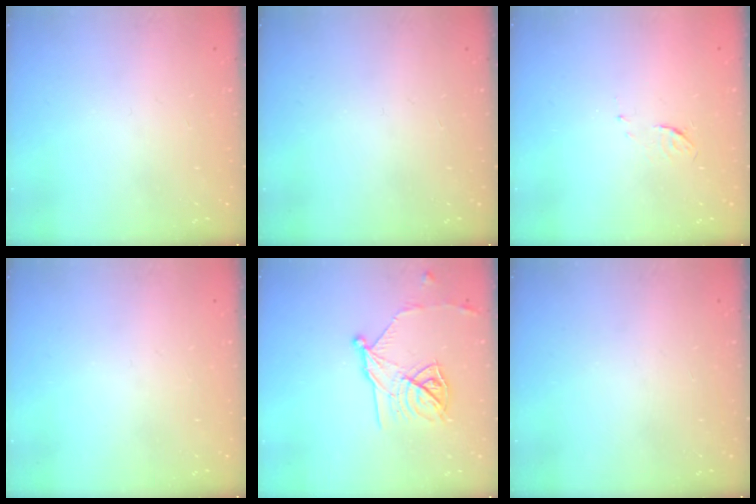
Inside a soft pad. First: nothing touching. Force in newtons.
{"total": 0.0}
{"total": 3.9, "press": 3.9, "slide": 0.4}
{"total": 0.0}
{"total": 14.7, "press": 14.7, "slide": 0.6}
{"total": 0.0}